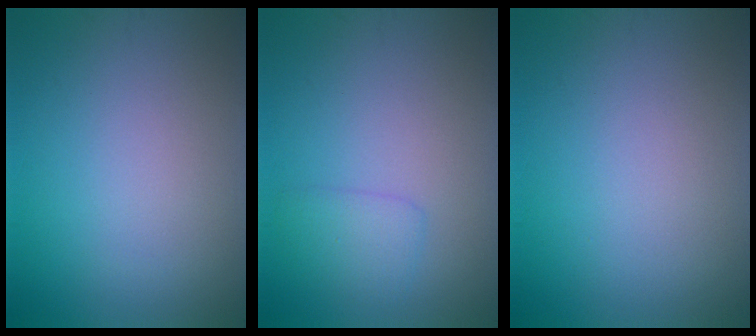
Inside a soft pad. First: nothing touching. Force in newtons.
{"total": 1.8, "press": 1.8, "slide": 0.1}
{"total": 0.0}